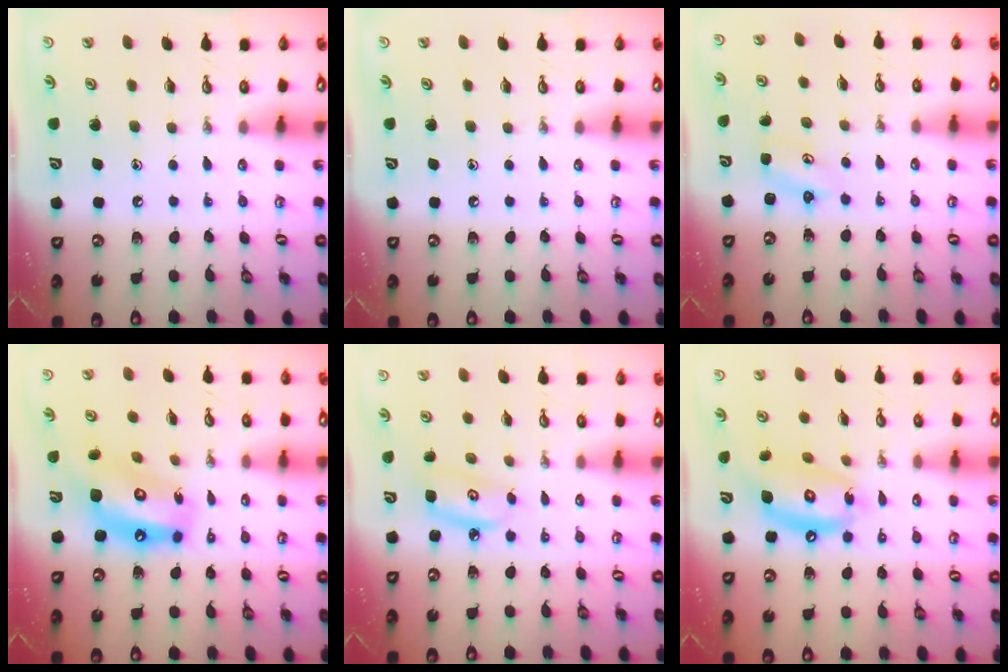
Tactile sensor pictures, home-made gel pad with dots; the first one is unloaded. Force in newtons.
{"total": 0.0}
{"total": 3.1, "press": 3.1, "slide": 0.3}
{"total": 15.2, "press": 15.1, "slide": 1.7}
{"total": 5.6, "press": 5.5, "slide": 0.4}
{"total": 13.5, "press": 13.4, "slide": 1.6}